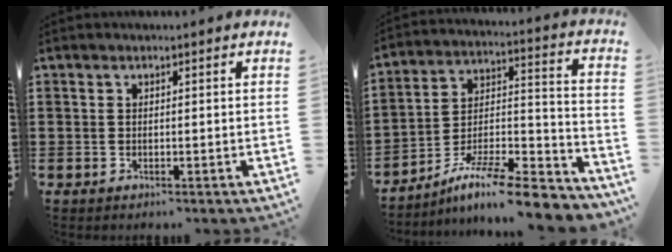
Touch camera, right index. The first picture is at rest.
{"total": 10.3, "force": [-8.5, 1.2, 5.6], "torque": [-0.088, 0.014, -0.166]}